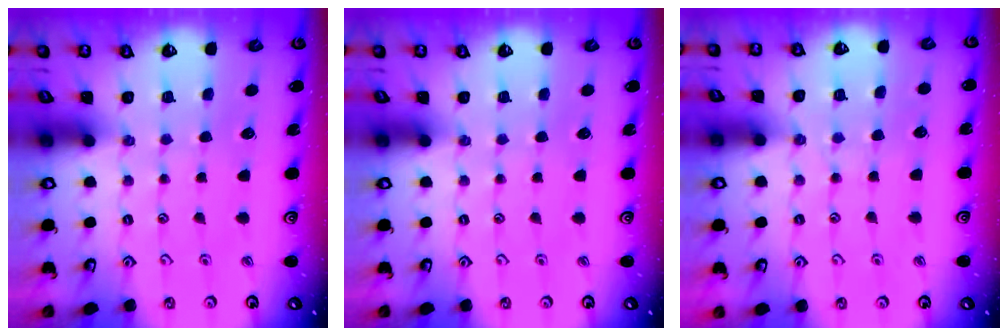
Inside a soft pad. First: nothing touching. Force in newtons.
{"total": 0.0}
{"total": 4.0, "press": 3.9, "slide": 0.6}